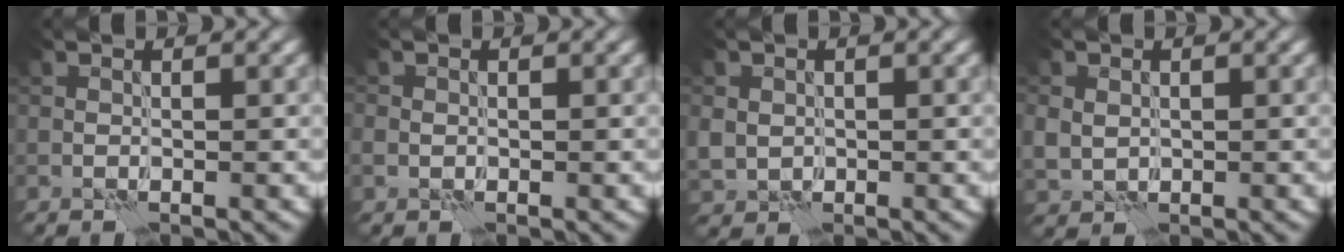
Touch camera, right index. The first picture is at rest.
{"total": 0.8, "force": [0.0, 0.8, 0.0], "torque": [0.002, -0.003, -0.001]}
{"total": 2.2, "force": [0.2, 2.1, 0.5], "torque": [-0.013, -0.002, 0.008]}
{"total": 2.3, "force": [0.4, 2.1, 0.9], "torque": [-0.020, 0.000, 0.011]}